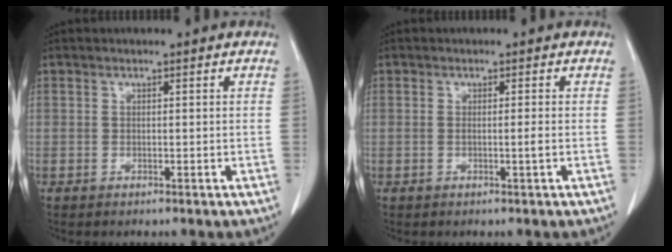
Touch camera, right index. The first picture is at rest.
{"total": 1.2, "force": [-0.3, -0.4, 1.1], "torque": [-0.019, -0.002, -0.006]}